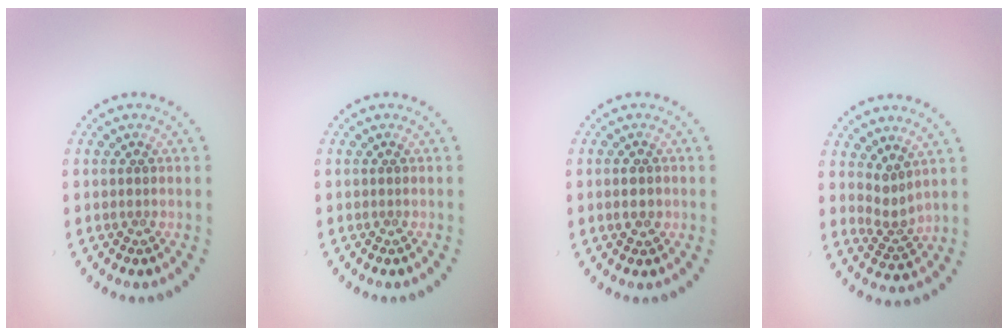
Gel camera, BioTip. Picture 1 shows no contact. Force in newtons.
{"total": 0.0}
{"total": 1.4, "press": 1.4, "slide": 0.2}
{"total": 2.0, "press": 1.3, "slide": 1.5}